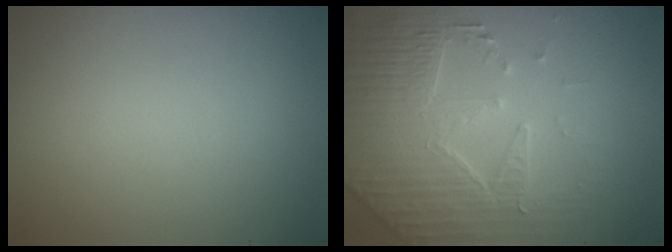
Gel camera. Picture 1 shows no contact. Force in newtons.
{"total": 5.1, "press": 4.8, "slide": 1.8}